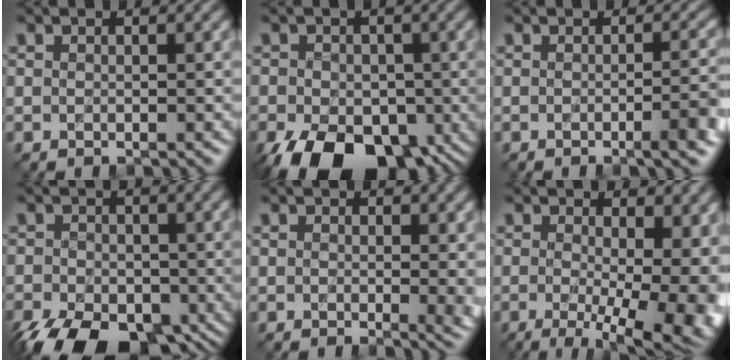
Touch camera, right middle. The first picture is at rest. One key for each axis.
{"total": 11.1, "fx": -5.5, "fy": 6.9, "fz": 6.8, "tx": -0.101, "ty": -0.039, "tz": -0.089}
{"total": 4.5, "fx": -1.4, "fy": 1.2, "fz": 4.1, "tx": -0.039, "ty": 0.000, "tz": -0.021}
{"total": 9.8, "fx": -5.4, "fy": 5.5, "fz": 6.0, "tx": -0.106, "ty": -0.039, "tz": -0.084}
{"total": 4.4, "fx": 0.2, "fy": 1.9, "fz": 4.0, "tx": -0.021, "ty": -0.001, "tz": 0.003}
{"total": 13.8, "fx": -1.3, "fy": 5.5, "fz": 12.6, "tx": -0.143, "ty": -0.009, "tz": -0.006}